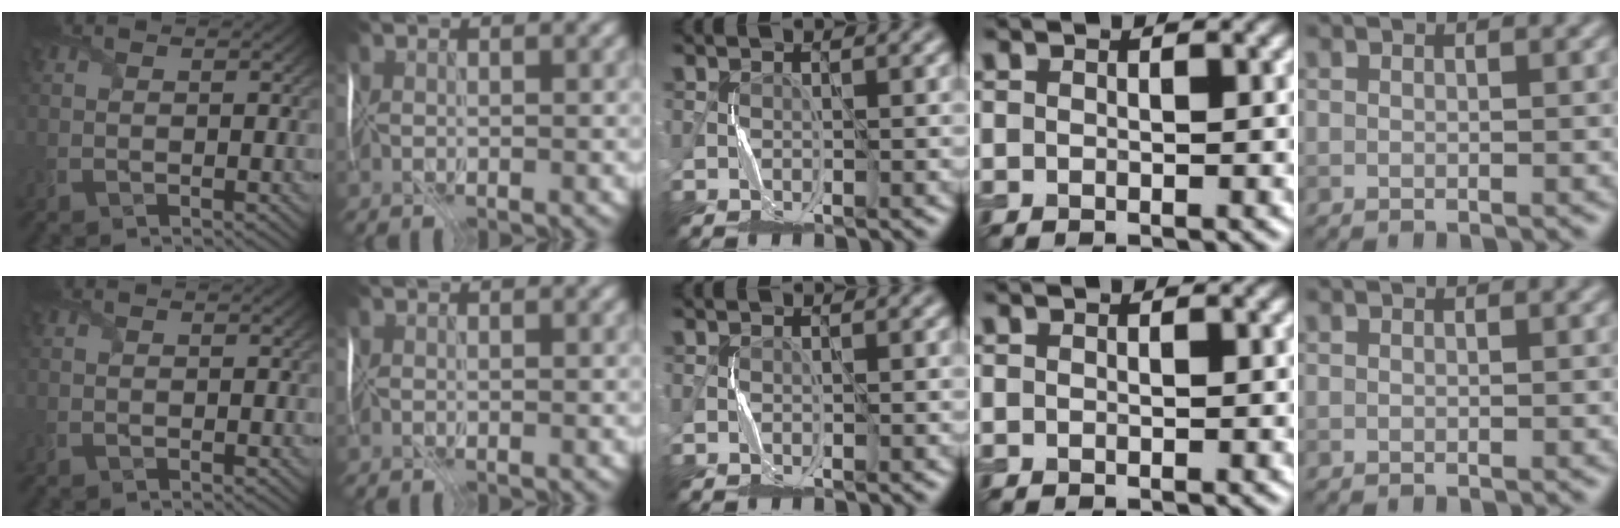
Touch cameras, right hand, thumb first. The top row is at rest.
{}